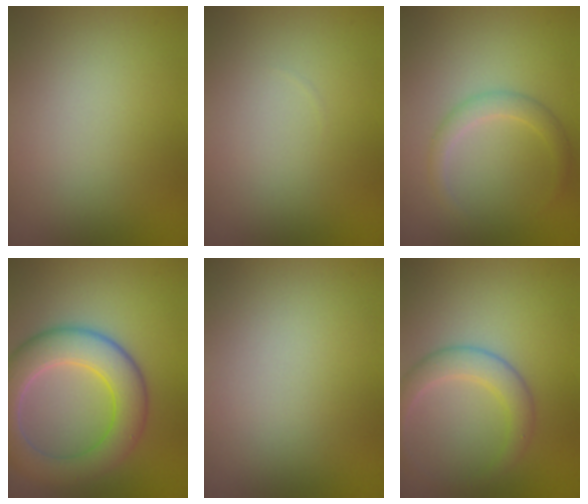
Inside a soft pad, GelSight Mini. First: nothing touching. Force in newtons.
{"total": 0.0}
{"total": 1.8, "press": 1.8, "slide": 0.1}
{"total": 7.0, "press": 7.0, "slide": 0.6}
{"total": 0.0}
{"total": 3.1, "press": 3.1, "slide": 0.2}